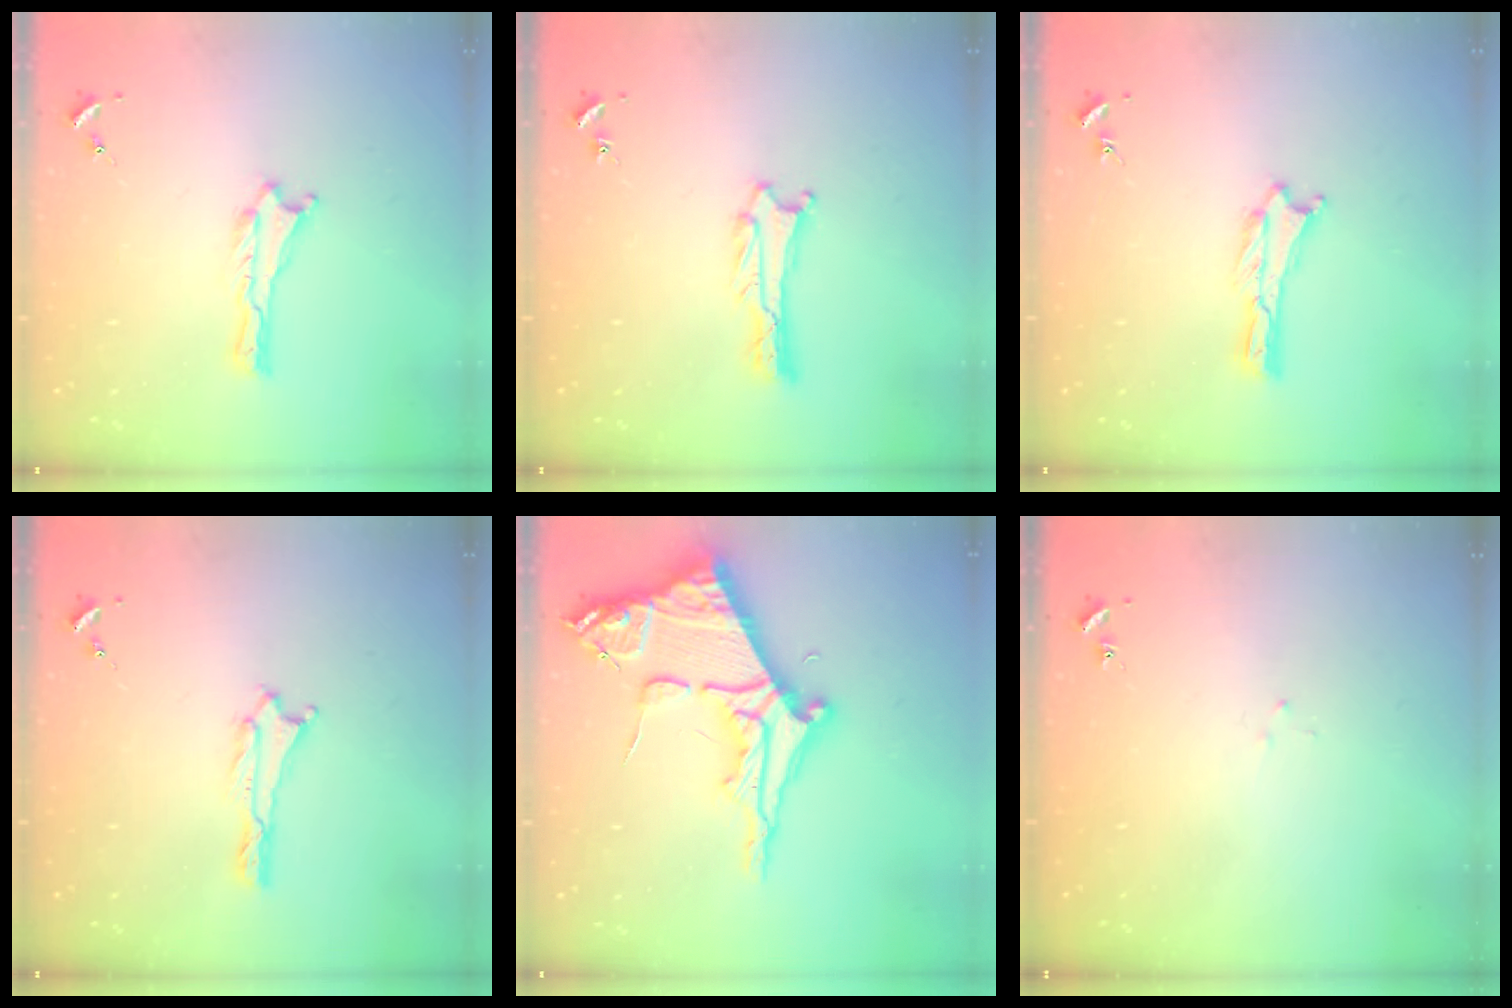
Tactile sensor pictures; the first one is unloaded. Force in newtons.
{"total": 1.3, "press": 1.3, "slide": 0.0}
{"total": 0.0}
{"total": 0.0}
{"total": 10.4, "press": 10.4, "slide": 1.1}
{"total": 1.8, "press": 1.8, "slide": 0.1}